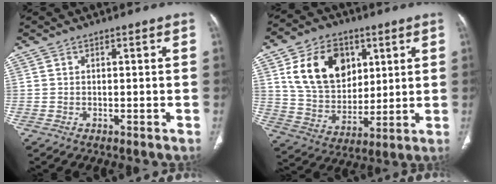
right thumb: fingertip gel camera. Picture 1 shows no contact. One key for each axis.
{"total": 17.3, "fx": 6.2, "fy": 12.7, "fz": 10.0, "tx": -0.133, "ty": -0.019, "tz": 0.120}